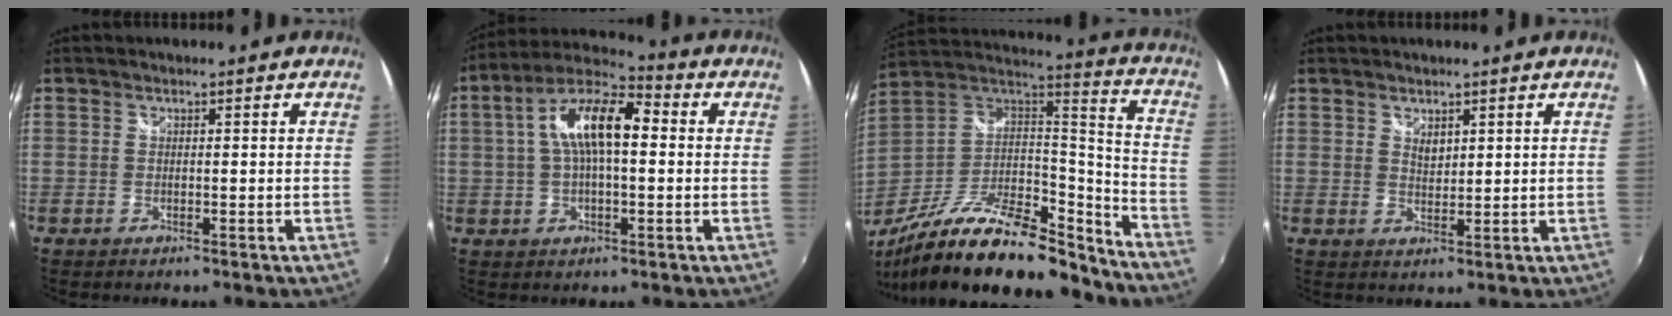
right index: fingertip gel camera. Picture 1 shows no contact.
{"total": 12.6, "force": [1.5, 5.0, 11.4], "torque": [-0.214, 0.026, 0.018]}
{"total": 29.8, "force": [-22.0, 9.4, 17.8], "torque": [-0.304, -0.024, -0.351]}
{"total": 2.3, "force": [1.5, 1.2, 1.2], "torque": [-0.016, -0.002, 0.028]}